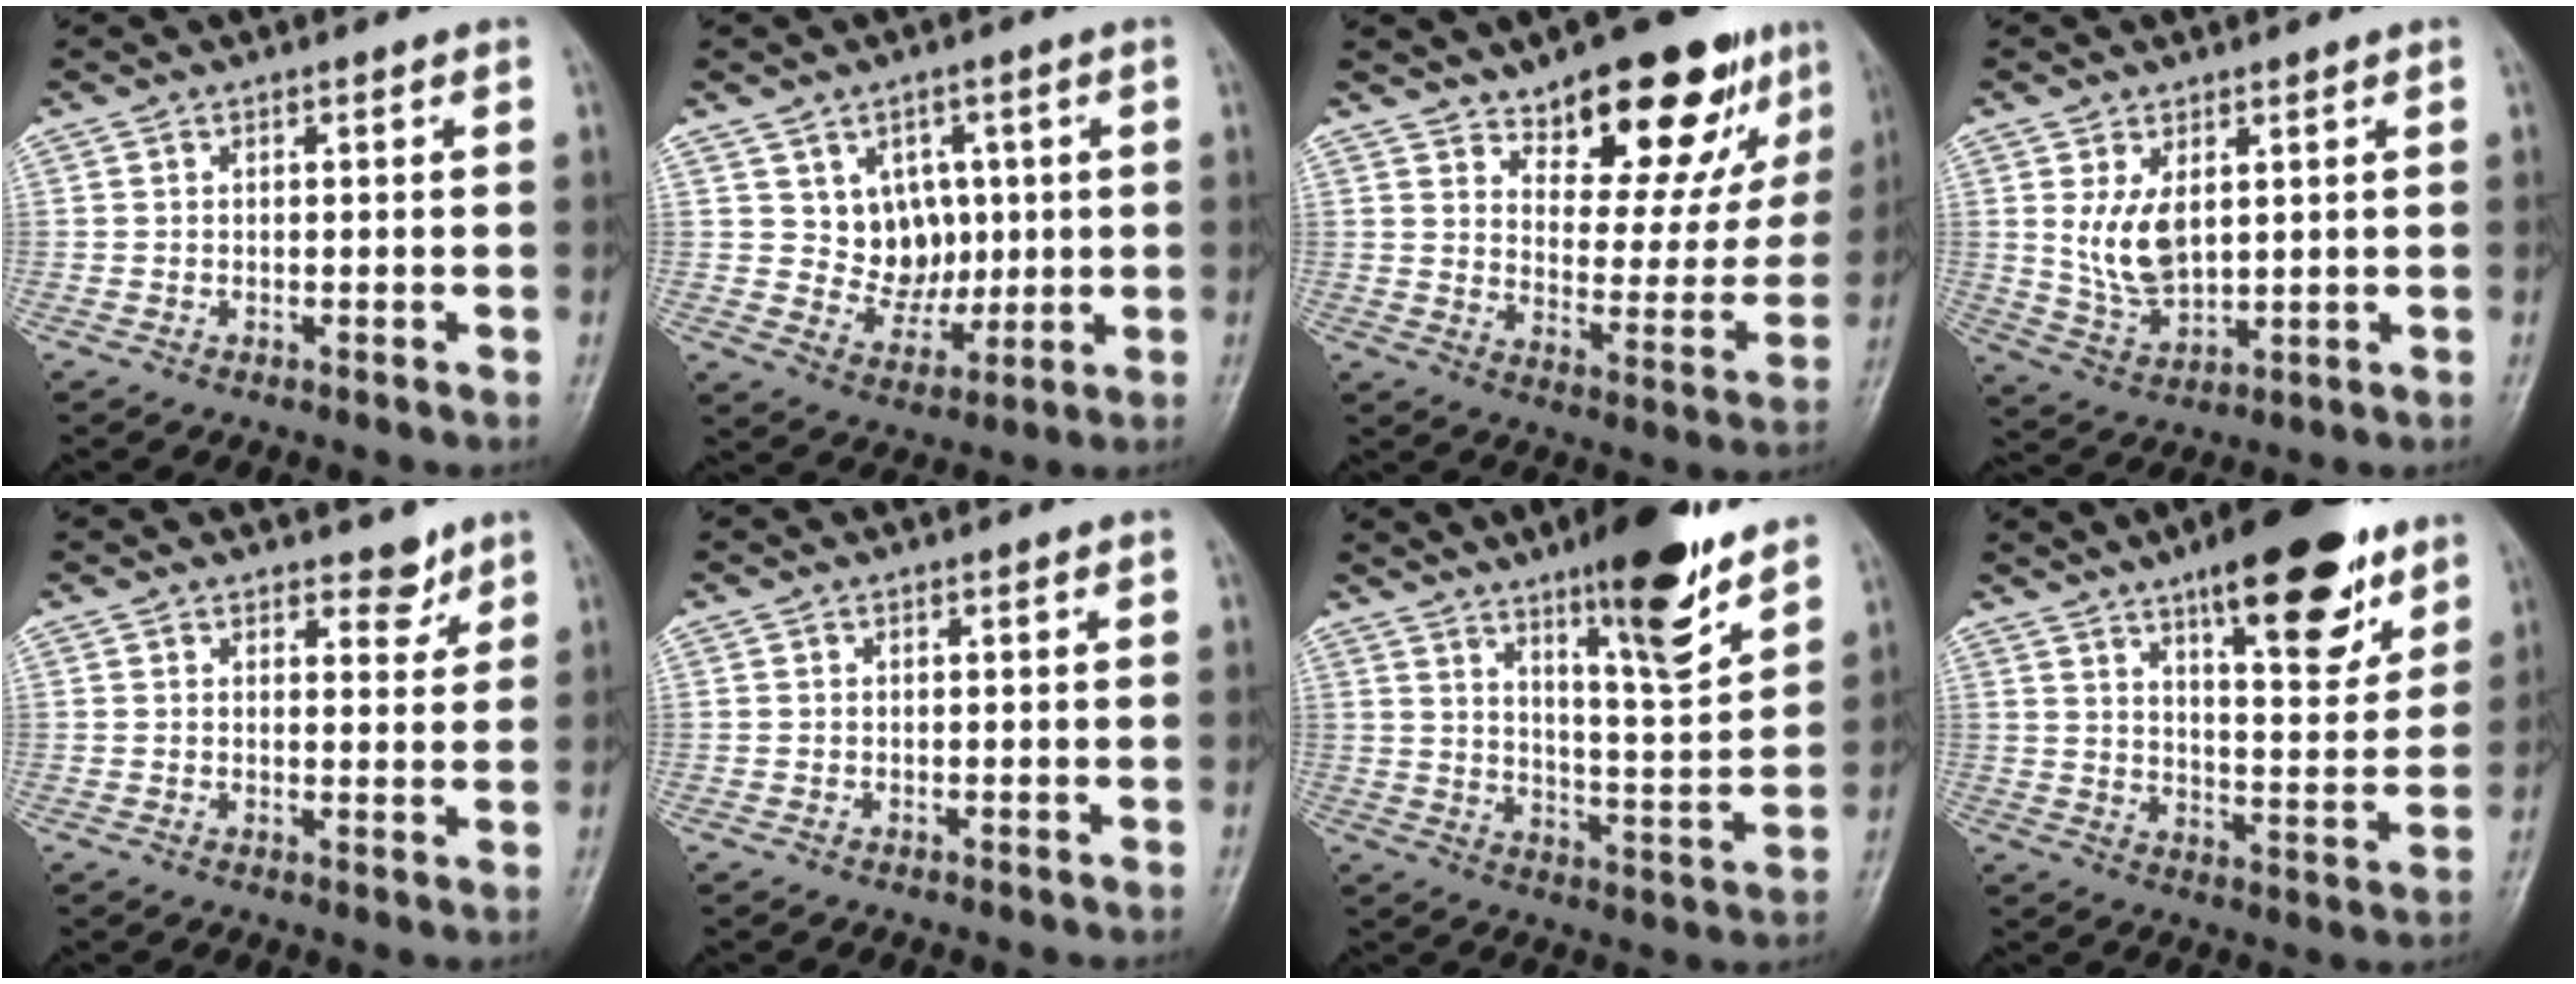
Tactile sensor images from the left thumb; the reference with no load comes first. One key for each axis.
{"total": 8.8, "fx": 2.1, "fy": 7.4, "fz": 4.4, "tx": -0.021, "ty": -0.012, "tz": 0.046}
{"total": 19.9, "fx": 12.7, "fy": 8.4, "fz": 12.9, "tx": -0.124, "ty": -0.063, "tz": 0.189}
{"total": 8.0, "fx": 2.0, "fy": 4.8, "fz": 6.1, "tx": -0.099, "ty": -0.018, "tz": 0.052}
{"total": 3.7, "fx": 2.7, "fy": 2.0, "fz": 1.5, "tx": 0.003, "ty": -0.017, "tz": 0.038}
{"total": 0.0}
{"total": 16.2, "fx": 10.9, "fy": 3.2, "fz": 11.6, "tx": -0.153, "ty": -0.072, "tz": 0.175}
{"total": 19.8, "fx": 12.3, "fy": 6.5, "fz": 14.1, "tx": -0.166, "ty": -0.059, "tz": 0.187}